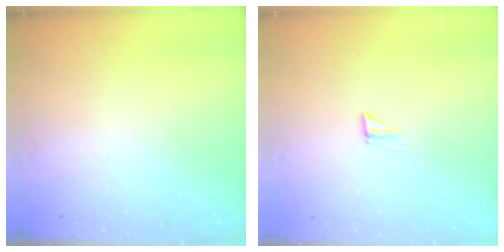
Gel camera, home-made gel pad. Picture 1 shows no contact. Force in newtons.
{"total": 4.6, "press": 4.5, "slide": 0.5}